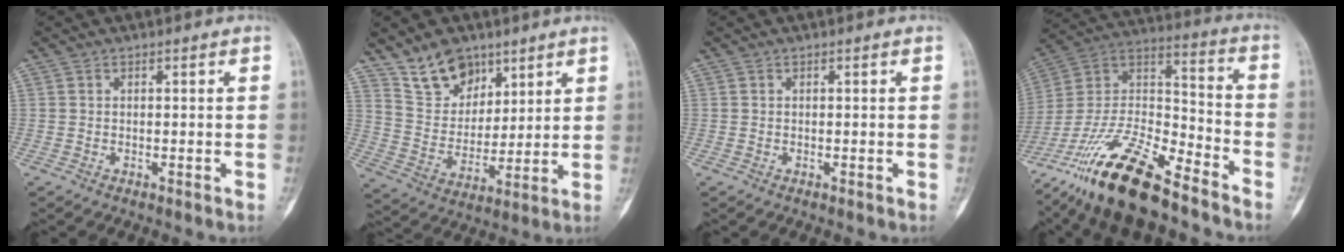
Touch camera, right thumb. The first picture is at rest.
{"total": 11.0, "force": [7.6, 6.9, 3.8], "torque": [-0.032, -0.048, 0.150]}
{"total": 0.0}
{"total": 23.7, "force": [-17.3, 7.3, 14.5], "torque": [-0.296, 0.064, -0.320]}